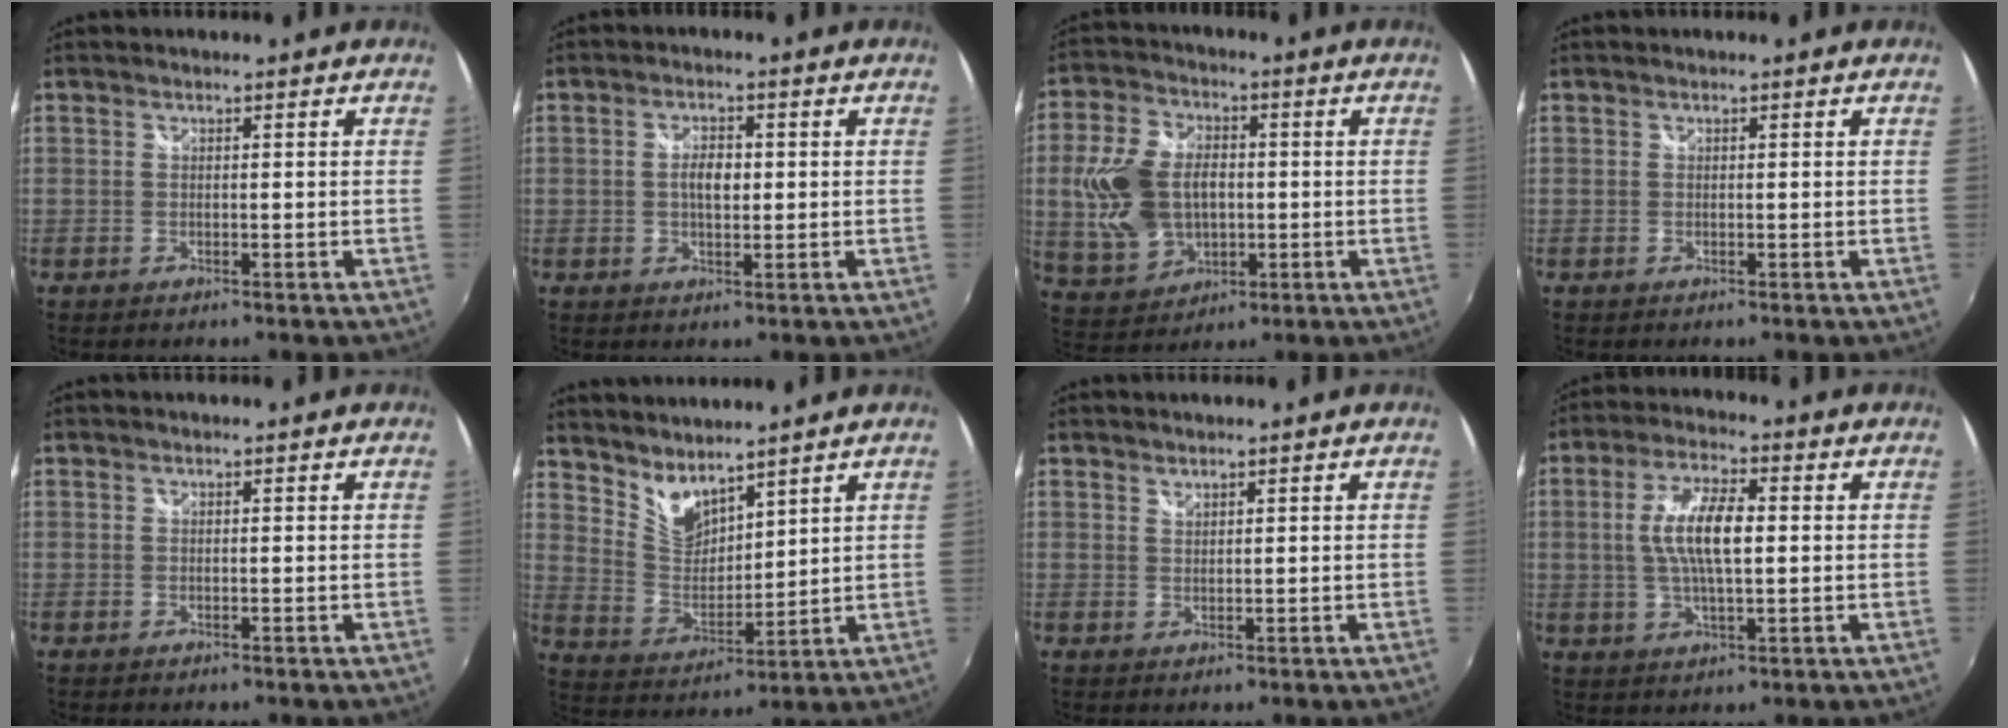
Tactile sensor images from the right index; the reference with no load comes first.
{"total": 3.7, "force": [0.2, 2.0, 3.2], "torque": [-0.056, 0.005, 0.001]}
{"total": 15.1, "force": [-0.2, 10.7, 10.8], "torque": [-0.240, 0.011, 0.012]}
{"total": 0.0}
{"total": 0.0}
{"total": 8.5, "force": [7.1, 2.9, 3.5], "torque": [-0.063, -0.007, 0.146]}
{"total": 1.0, "force": [0.9, 0.3, 0.2], "torque": [-0.002, 0.001, 0.017]}
{"total": 9.2, "force": [0.6, 3.0, 8.7], "torque": [-0.170, 0.007, 0.012]}